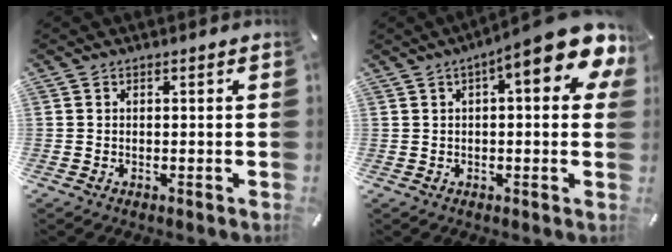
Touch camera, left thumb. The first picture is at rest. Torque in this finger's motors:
{"motor_torque": [1.76, 3.25, 1.35, -1.42, 0.36]}